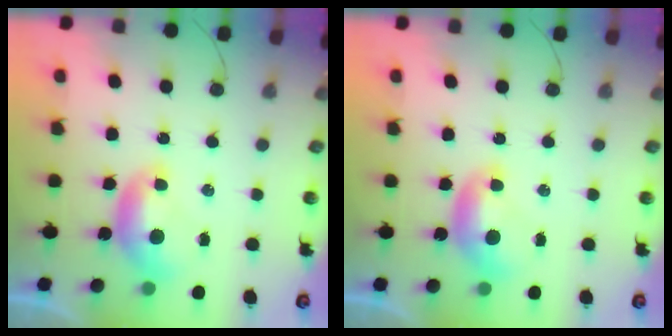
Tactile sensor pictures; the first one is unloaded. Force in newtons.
{"total": 0.0}